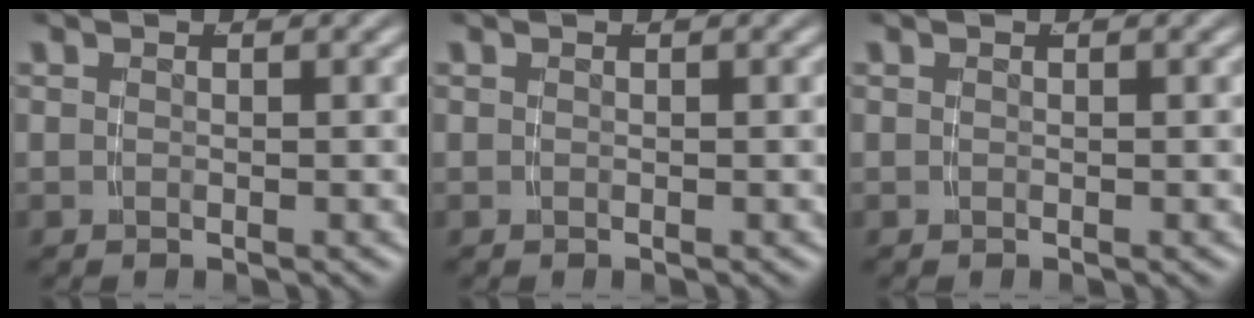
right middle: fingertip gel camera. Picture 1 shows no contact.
{"total": 0.0}
{"total": 0.0}